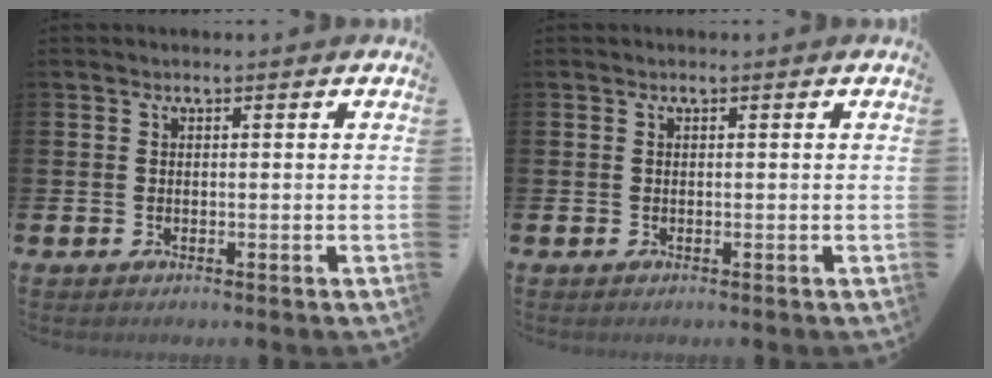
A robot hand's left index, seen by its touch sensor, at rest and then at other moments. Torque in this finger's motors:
{"motor_torque": [0.09, 0.02, 0.03, 0.01]}